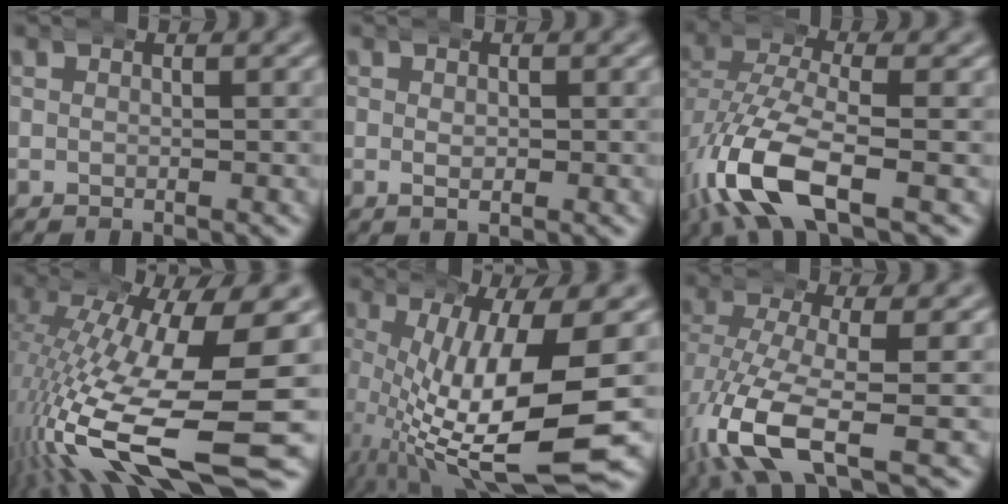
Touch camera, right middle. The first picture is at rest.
{"total": 0.8, "force": [-0.1, 0.4, 0.7], "torque": [-0.010, -0.007, 0.000]}
{"total": 8.0, "force": [-2.1, 3.9, 6.6], "torque": [-0.157, -0.026, -0.028]}
{"total": 14.1, "force": [-4.2, 4.9, 12.6], "torque": [-0.212, -0.035, -0.047]}
{"total": 12.3, "force": [-2.0, 4.2, 11.4], "torque": [-0.194, -0.033, -0.012]}
{"total": 6.7, "force": [-2.1, 2.3, 5.9], "torque": [-0.135, -0.030, -0.025]}